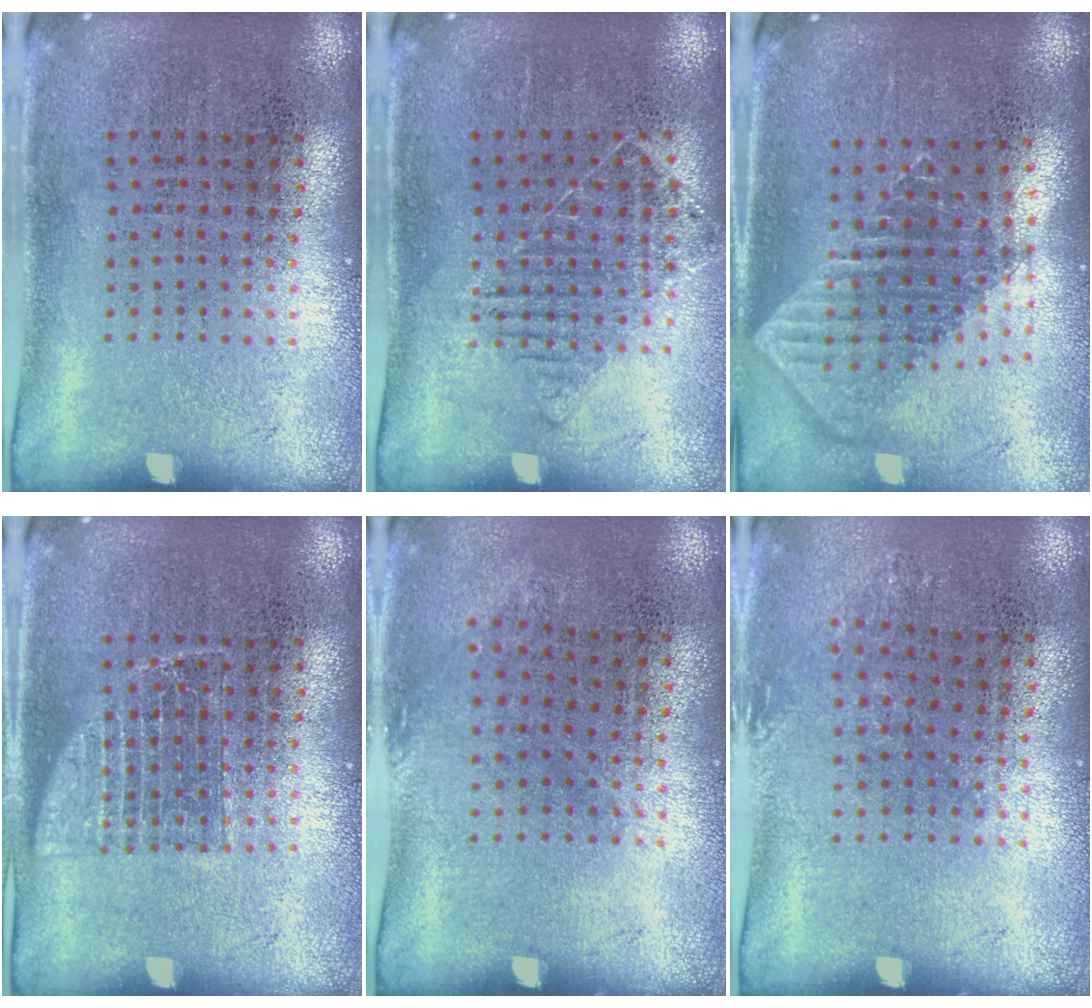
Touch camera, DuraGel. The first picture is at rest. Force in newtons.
{"total": 0.9, "press": 0.9, "slide": 0.2}
{"total": 1.9, "press": 1.5, "slide": 1.1}
{"total": 1.8, "press": 1.7, "slide": 0.5}
{"total": 0.8, "press": 0.6, "slide": 0.5}
{"total": 0.7, "press": 0.6, "slide": 0.3}